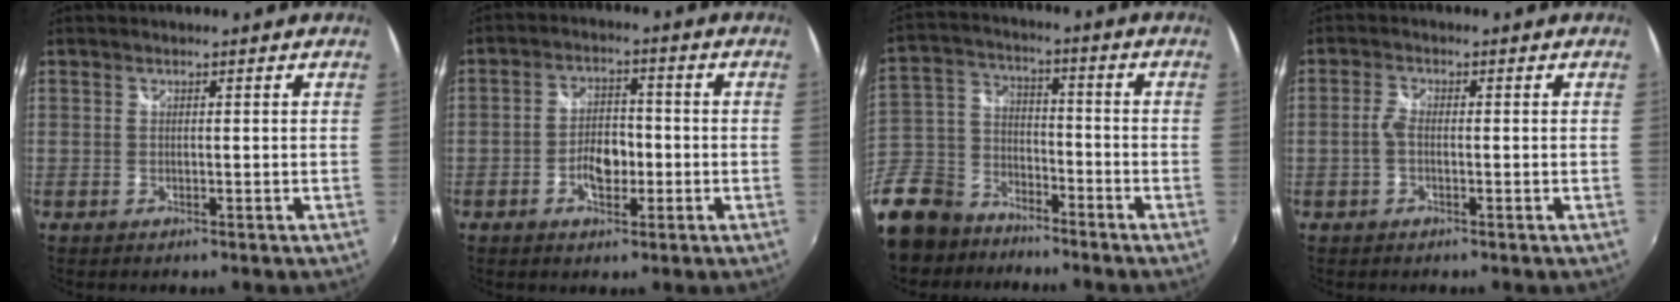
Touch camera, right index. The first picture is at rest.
{"total": 6.0, "force": [-1.9, 3.3, 4.6], "torque": [-0.089, 0.007, -0.030]}
{"total": 21.1, "force": [-14.5, 12.8, 8.5], "torque": [-0.243, 0.015, -0.250]}
{"total": 2.3, "force": [-0.6, 1.0, 2.0], "torque": [-0.049, 0.005, -0.013]}